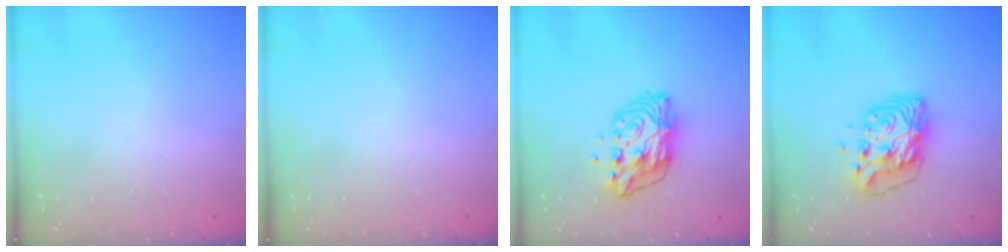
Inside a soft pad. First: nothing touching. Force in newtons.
{"total": 0.0}
{"total": 10.5, "press": 10.5, "slide": 1.1}
{"total": 10.5, "press": 10.4, "slide": 1.7}